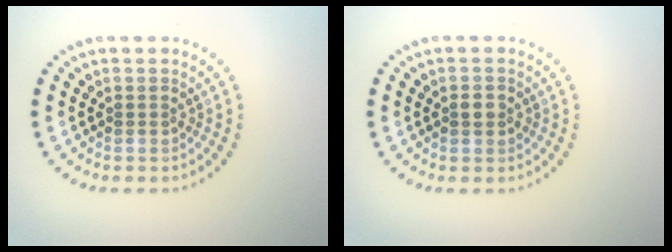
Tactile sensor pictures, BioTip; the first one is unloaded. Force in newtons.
{"total": 1.2, "press": 1.2, "slide": 0.1}